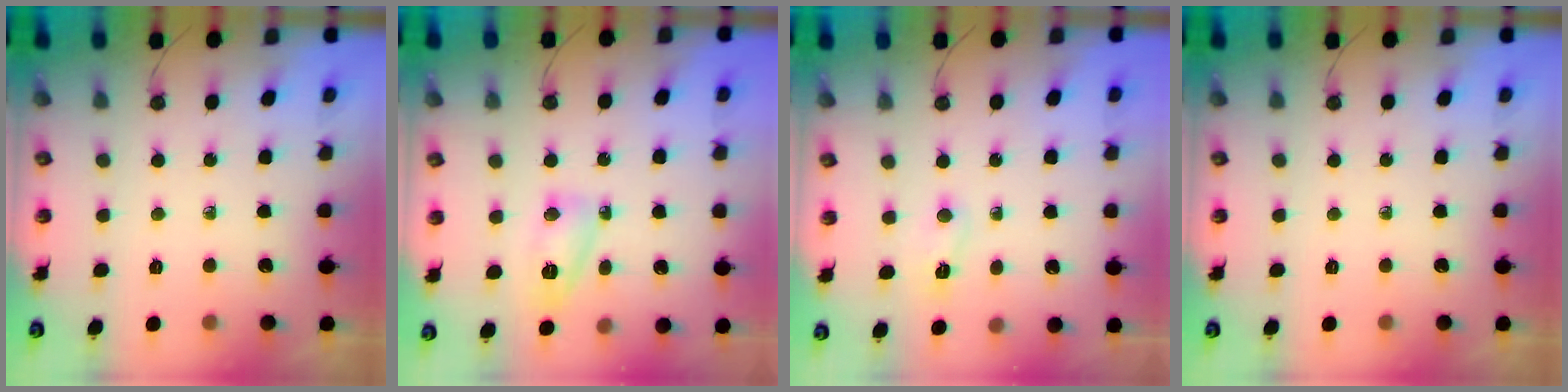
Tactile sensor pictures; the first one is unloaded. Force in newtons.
{"total": 6.7, "press": 6.6, "slide": 0.8}
{"total": 3.6, "press": 3.3, "slide": 1.5}
{"total": 0.0}